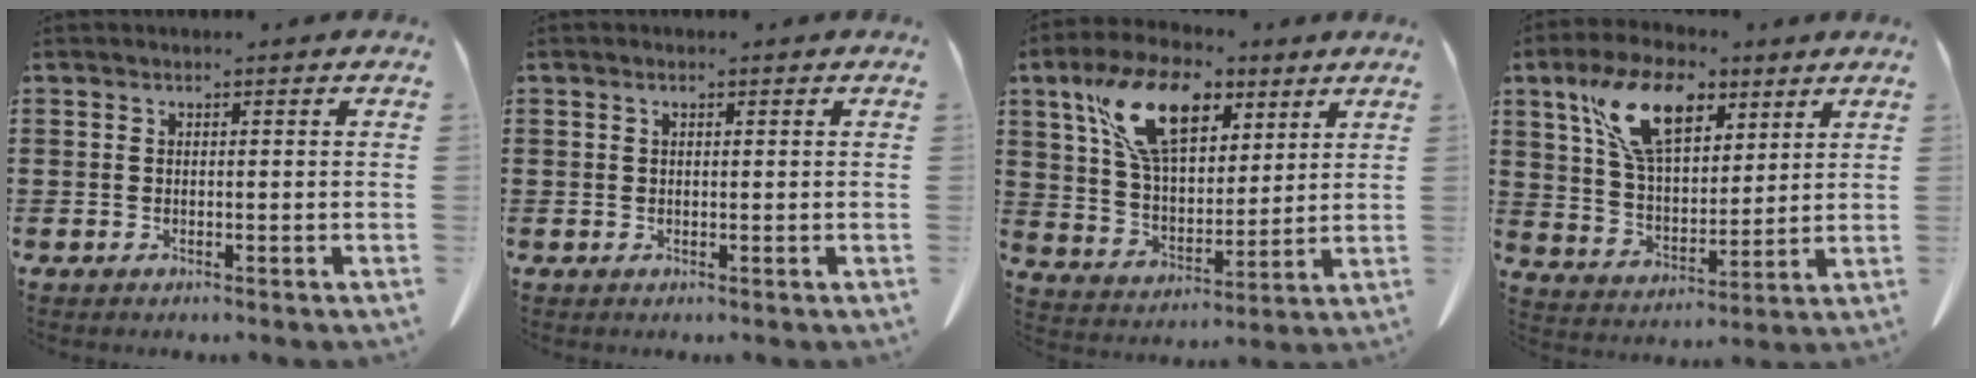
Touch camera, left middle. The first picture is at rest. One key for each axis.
{"total": 0.6, "fx": 0.3, "fy": 0.3, "fz": 0.5, "tx": -0.012, "ty": 0.002, "tz": 0.005}
{"total": 14.3, "fx": 7.7, "fy": 7.2, "fz": 9.6, "tx": -0.203, "ty": 0.003, "tz": 0.142}
{"total": 13.2, "fx": 7.3, "fy": 6.4, "fz": 8.9, "tx": -0.197, "ty": 0.008, "tz": 0.138}